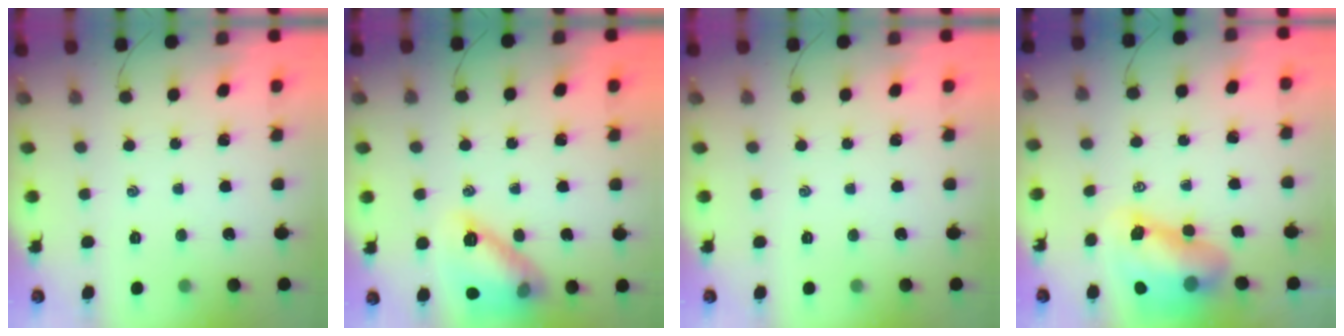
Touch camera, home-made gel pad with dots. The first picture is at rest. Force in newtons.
{"total": 12.8, "press": 12.8, "slide": 0.5}
{"total": 0.0}
{"total": 10.3, "press": 10.0, "slide": 2.5}